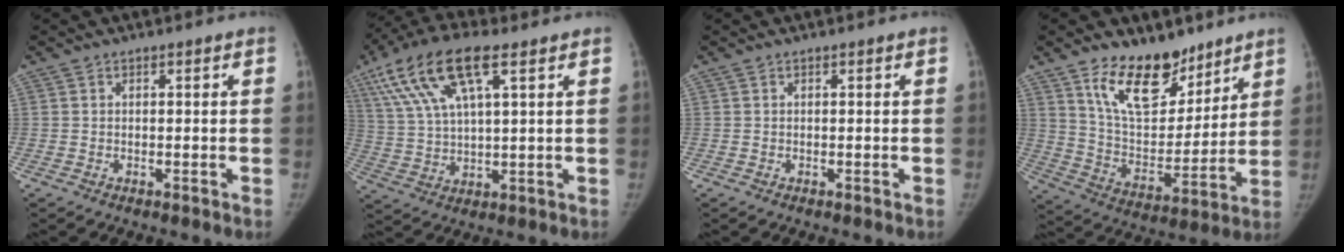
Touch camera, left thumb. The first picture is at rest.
{"total": 16.0, "force": [7.6, 5.6, 13.0], "torque": [-0.265, 0.005, 0.143]}
{"total": 0.0}
{"total": 16.9, "force": [11.5, 8.7, 8.7], "torque": [-0.094, -0.079, 0.209]}